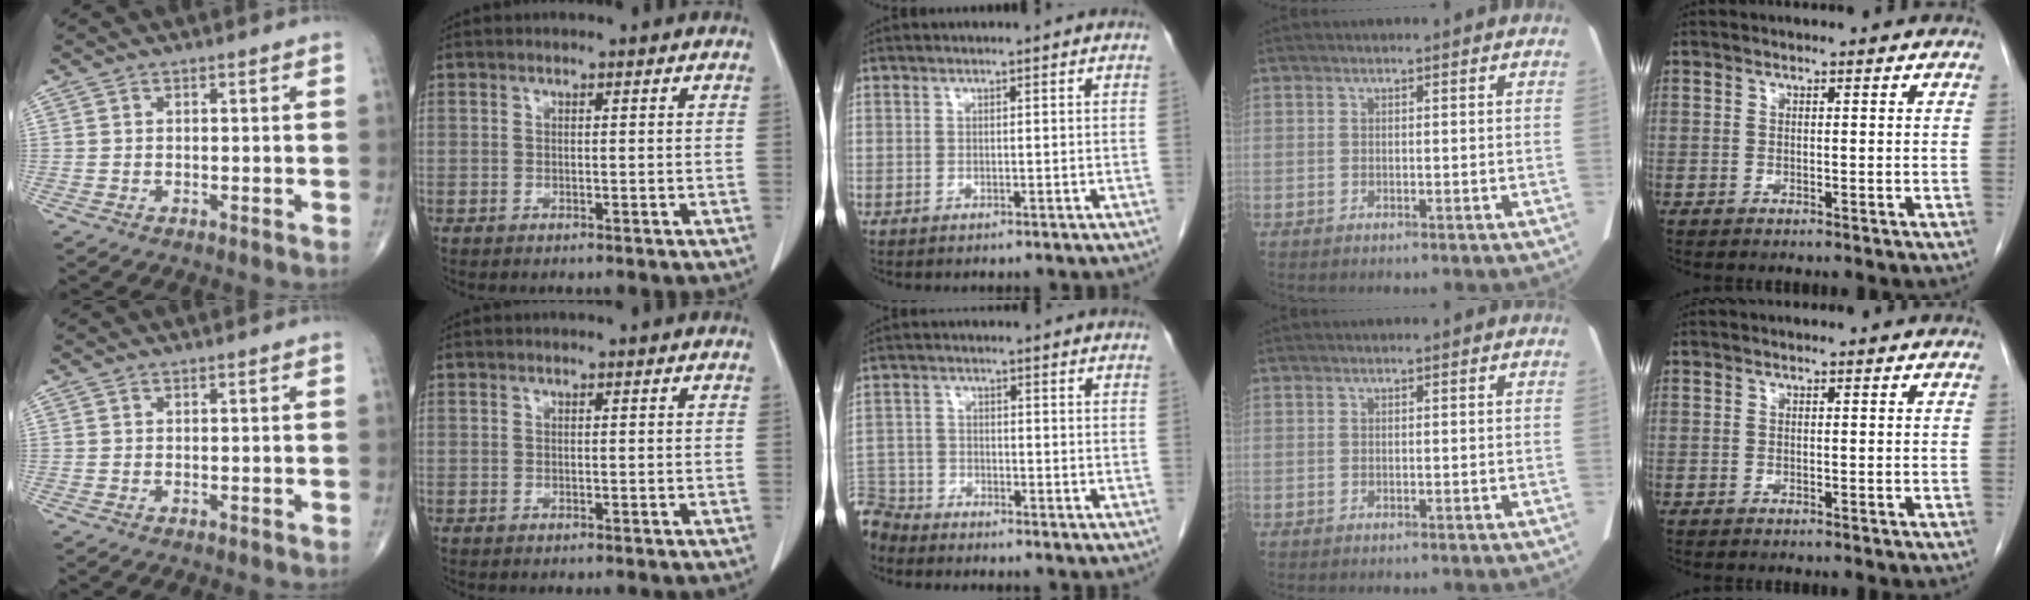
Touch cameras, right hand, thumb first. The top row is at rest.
{"middle": {"total": 5.9, "force": [-5.7, 1.7, -0.2], "torque": [0.005, -0.005, -0.113]}}